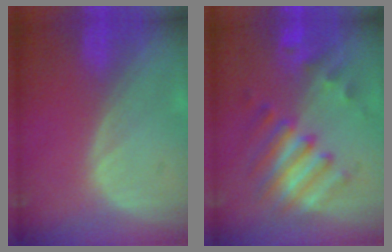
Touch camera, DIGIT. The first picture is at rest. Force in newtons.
{"total": 7.9, "press": 7.7, "slide": 1.7}